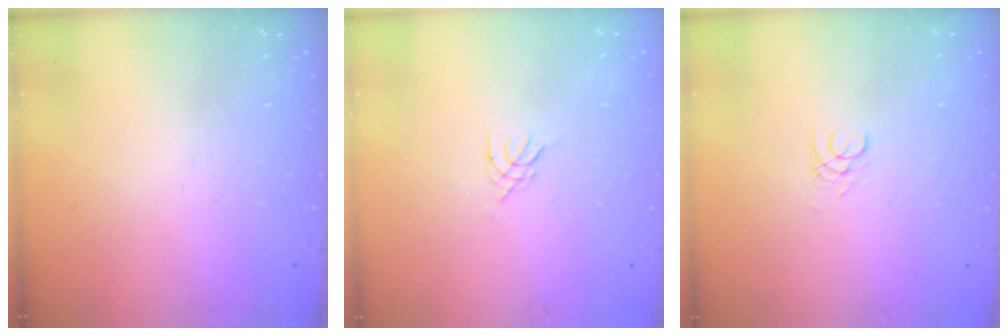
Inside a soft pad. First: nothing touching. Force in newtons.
{"total": 1.2, "press": 1.2, "slide": 0.3}
{"total": 1.0, "press": 1.0, "slide": 0.1}